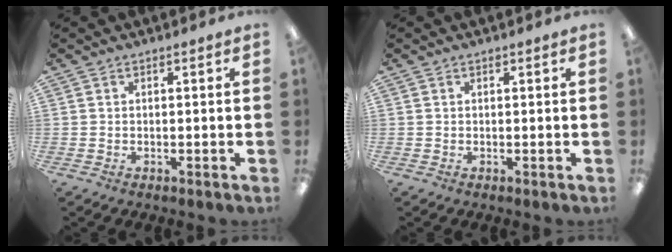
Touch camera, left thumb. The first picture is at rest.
{"total": 0.0}